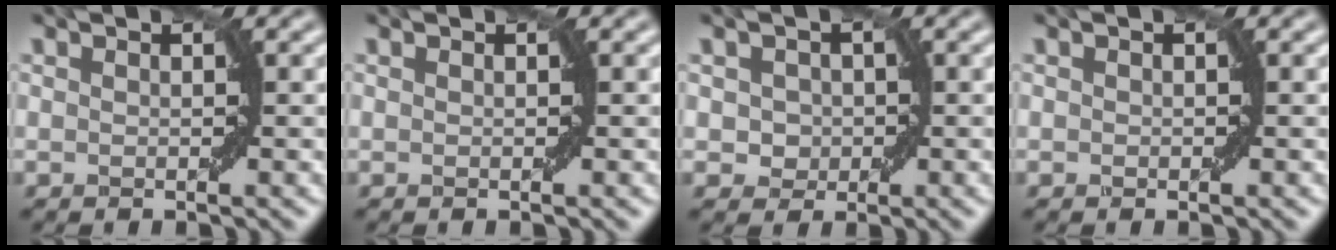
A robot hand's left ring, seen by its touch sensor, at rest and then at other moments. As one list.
[{"total": 0.0}, {"total": 1.9, "force": [0.1, 1.7, 0.8], "torque": [-0.007, 0.003, -0.002]}, {"total": 0.0}]